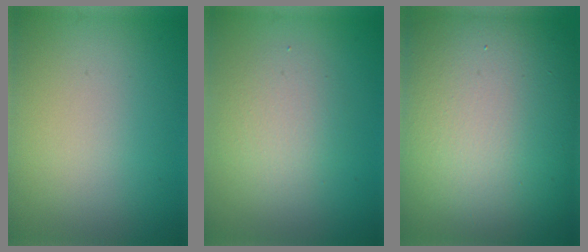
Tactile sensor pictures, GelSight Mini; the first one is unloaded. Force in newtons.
{"total": 2.6, "press": 2.6, "slide": 0.1}
{"total": 18.1, "press": 18.0, "slide": 1.0}